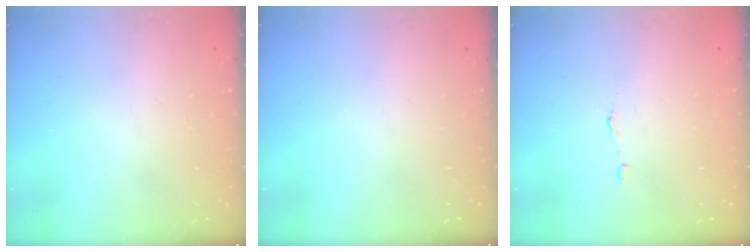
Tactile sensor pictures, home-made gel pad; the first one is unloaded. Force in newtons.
{"total": 0.0}
{"total": 2.9, "press": 2.9, "slide": 0.2}